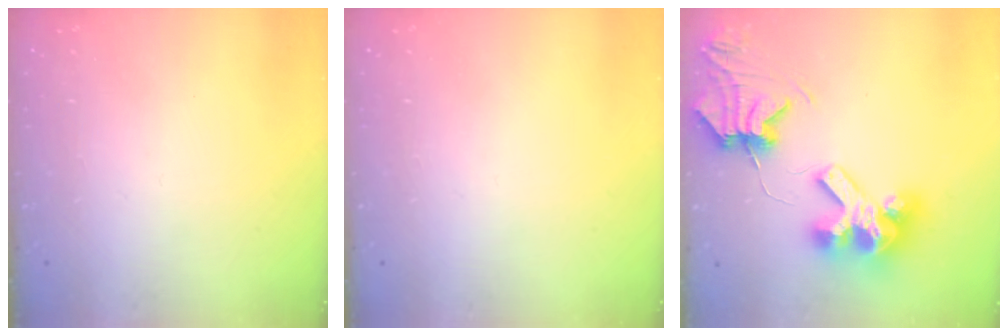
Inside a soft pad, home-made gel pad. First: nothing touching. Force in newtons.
{"total": 0.0}
{"total": 12.4, "press": 12.3, "slide": 1.6}